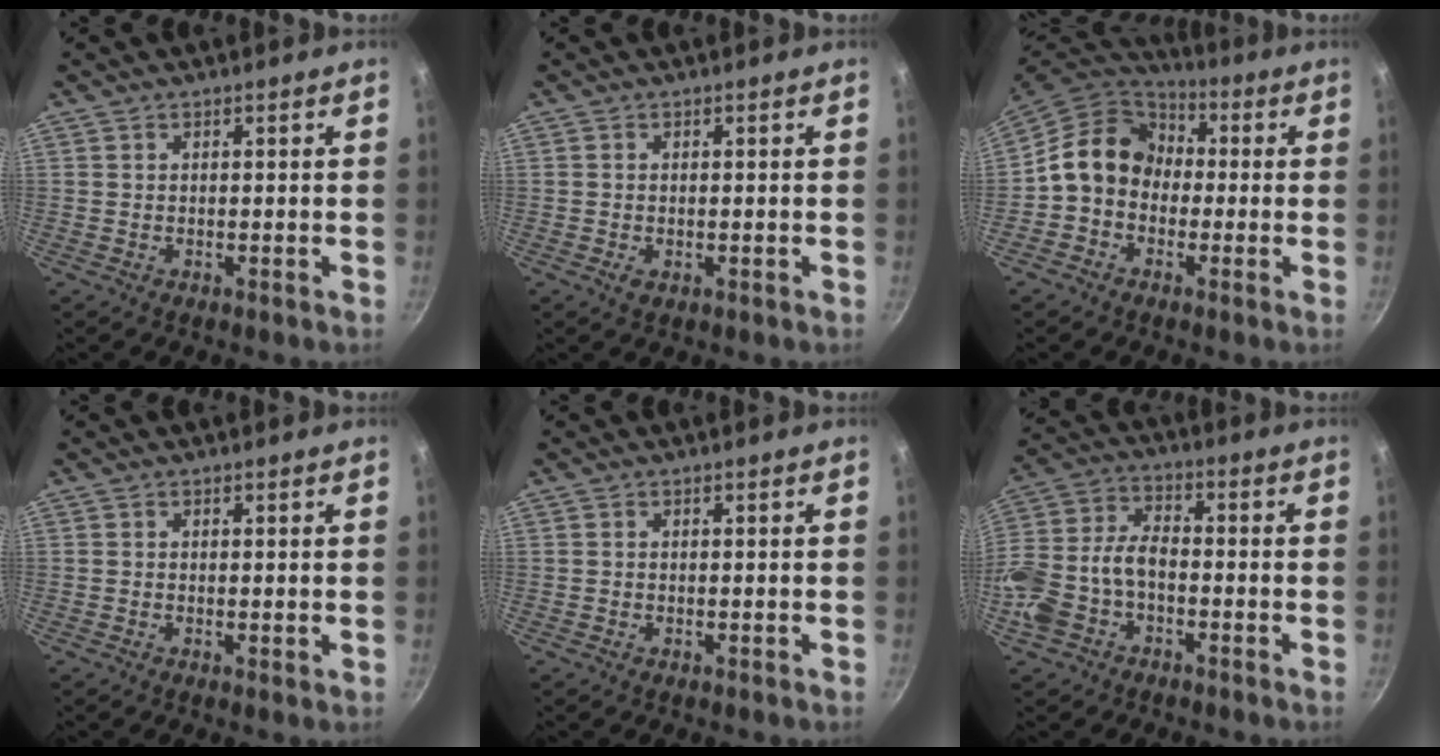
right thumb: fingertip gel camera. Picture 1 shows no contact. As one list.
[{"total": 1.4, "force": [-0.2, 0.9, 1.0], "torque": [-0.017, -0.003, -0.003]}, {"total": 12.7, "force": [-0.1, 10.6, 7.1], "torque": [-0.088, 0.039, -0.026]}, {"total": 0.6, "force": [0.1, 0.2, 0.6], "torque": [-0.008, -0.004, 0.000]}, {"total": 0.0}, {"total": 12.9, "force": [-4.0, 8.3, 9.0], "torque": [-0.185, 0.042, -0.088]}]